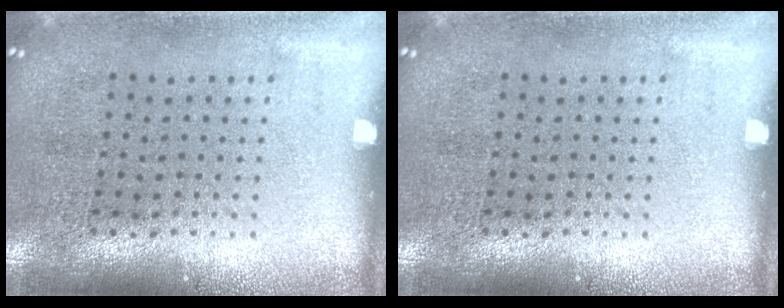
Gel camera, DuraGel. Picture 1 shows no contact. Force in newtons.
{"total": 0.0}